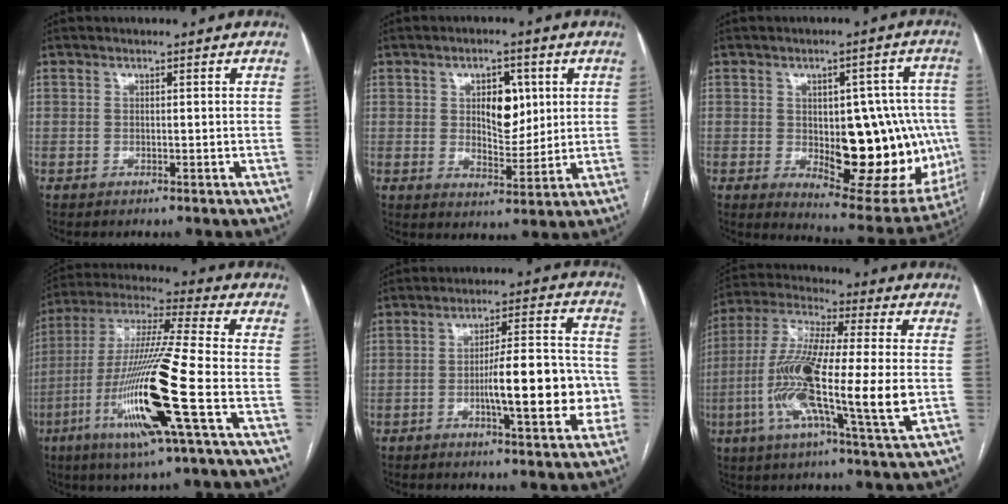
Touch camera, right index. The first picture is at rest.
{"total": 6.8, "force": [1.9, 3.5, 5.6], "torque": [-0.081, 0.005, 0.037]}
{"total": 20.1, "force": [-2.0, 8.3, 18.2], "torque": [-0.197, 0.014, -0.001]}
{"total": 18.8, "force": [-6.3, -0.4, 17.7], "torque": [-0.369, -0.023, -0.126]}
{"total": 13.0, "force": [-2.8, 2.8, 12.4], "torque": [-0.184, 0.018, -0.038]}
{"total": 19.2, "force": [-3.0, 1.3, 18.9], "torque": [-0.369, -0.011, -0.063]}